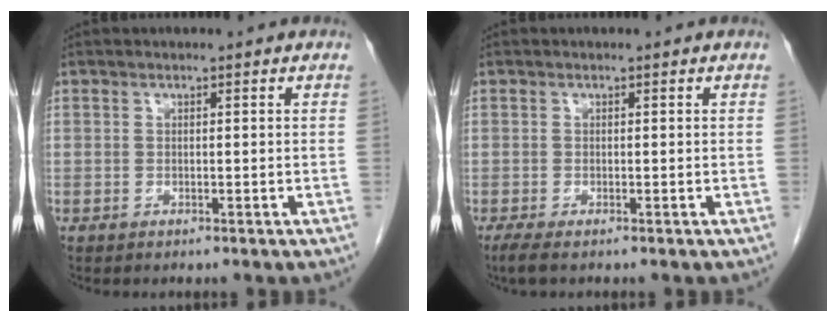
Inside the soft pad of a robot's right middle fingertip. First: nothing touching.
{"total": 2.1, "force": [-1.7, 0.2, 1.3], "torque": [-0.030, -0.010, -0.027]}